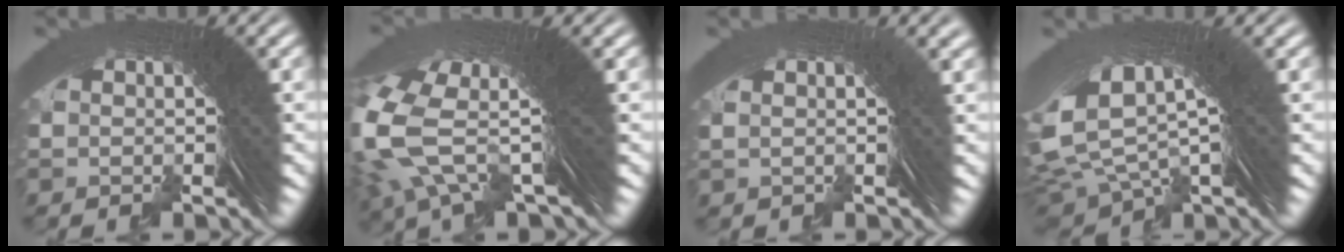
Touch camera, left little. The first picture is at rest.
{"total": 11.2, "force": [1.9, 6.1, 9.2], "torque": [-0.194, -0.006, 0.026]}
{"total": 1.9, "force": [0.8, 0.2, 1.7], "torque": [-0.001, 0.018, 0.007]}
{"total": 10.2, "force": [1.8, 6.8, 7.4], "torque": [-0.156, -0.014, 0.037]}